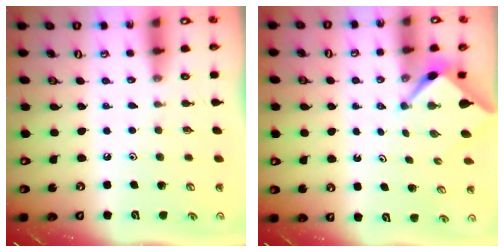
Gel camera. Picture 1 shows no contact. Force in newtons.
{"total": 2.4, "press": 2.4, "slide": 0.3}